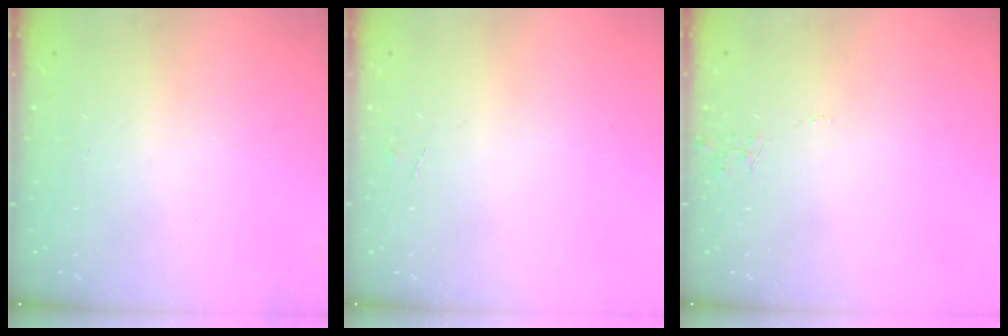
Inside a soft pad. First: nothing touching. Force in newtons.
{"total": 3.5, "press": 3.5, "slide": 0.4}
{"total": 5.2, "press": 5.2, "slide": 0.5}